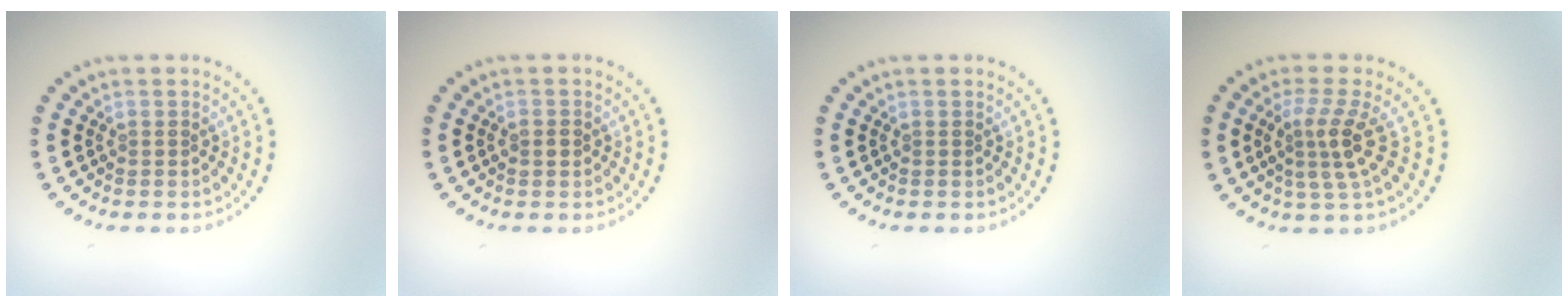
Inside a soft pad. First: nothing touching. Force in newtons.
{"total": 1.3, "press": 1.3, "slide": 0.1}
{"total": 0.0}
{"total": 3.3, "press": 2.4, "slide": 2.3}